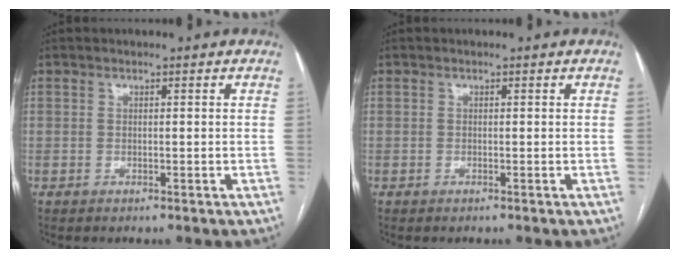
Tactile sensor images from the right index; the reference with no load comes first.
{"total": 0.0}